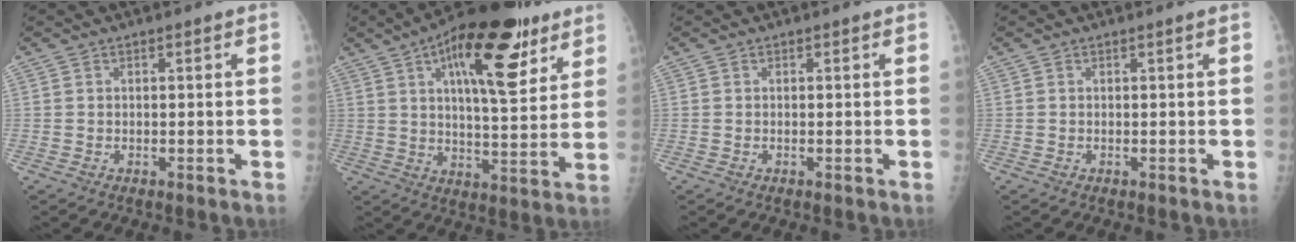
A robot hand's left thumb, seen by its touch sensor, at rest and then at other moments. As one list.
[{"total": 20.8, "force": [10.1, 7.8, 16.5], "torque": [-0.221, -0.027, 0.151]}, {"total": 0.0}, {"total": 0.0}]